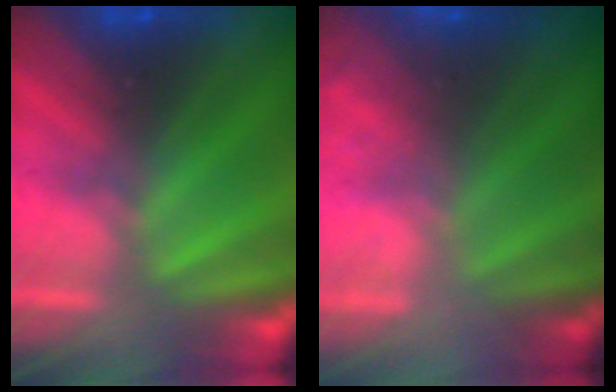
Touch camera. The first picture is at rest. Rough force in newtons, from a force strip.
{"total": 5.7}